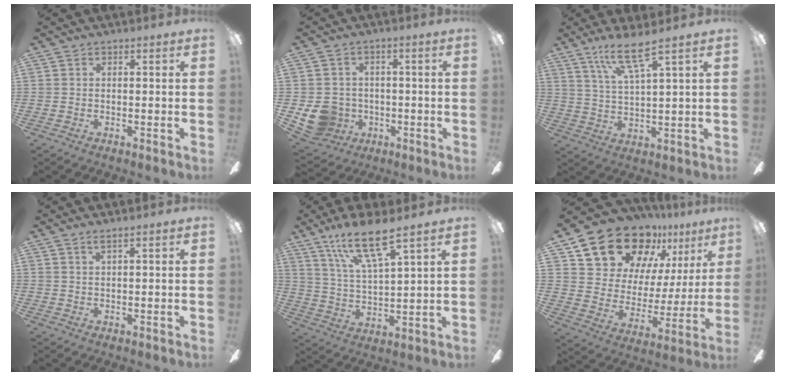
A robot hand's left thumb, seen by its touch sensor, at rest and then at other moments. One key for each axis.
{"total": 8.7, "fx": -2.1, "fy": 8.0, "fz": 2.6, "tx": -0.084, "ty": 0.010, "tz": -0.034}
{"total": 10.0, "fx": 7.0, "fy": 1.4, "fz": 7.0, "tx": -0.143, "ty": -0.029, "tz": 0.123}
{"total": 1.3, "fx": 1.0, "fy": -0.1, "fz": 0.8, "tx": -0.019, "ty": -0.001, "tz": 0.019}
{"total": 13.6, "fx": 9.8, "fy": 2.9, "fz": 9.0, "tx": -0.178, "ty": -0.043, "tz": 0.171}
{"total": 19.4, "fx": 14.7, "fy": 10.8, "fz": 6.5, "tx": -0.122, "ty": -0.102, "tz": 0.271}